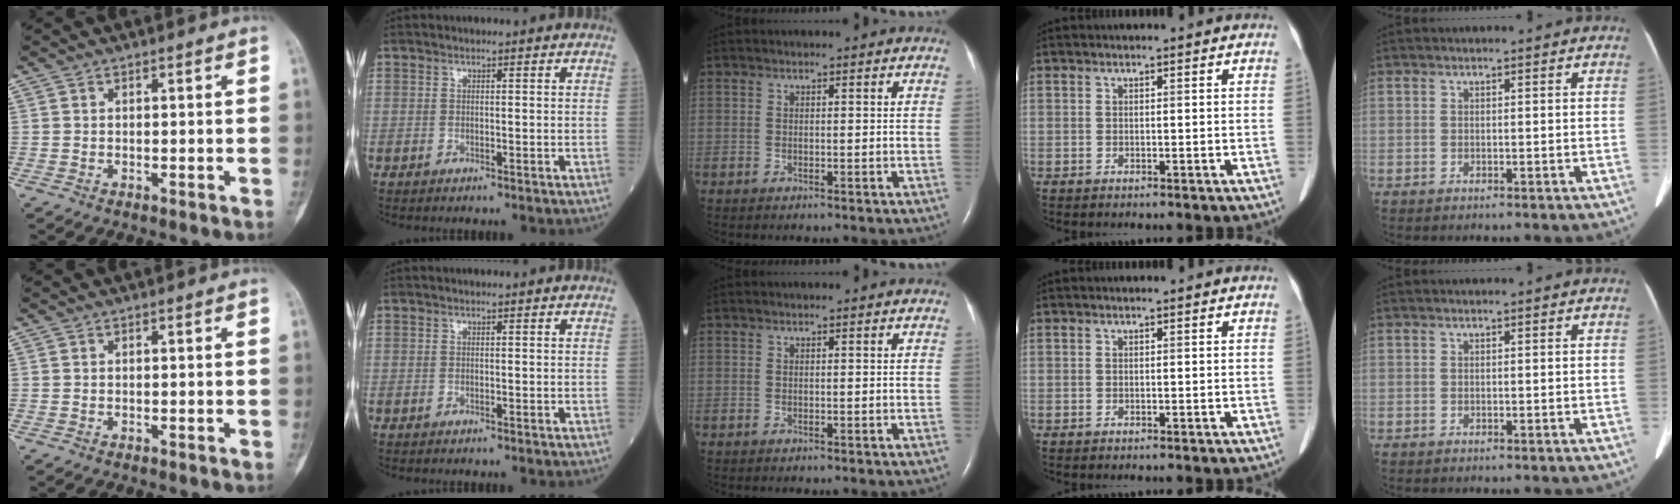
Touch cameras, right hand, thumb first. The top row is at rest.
{}